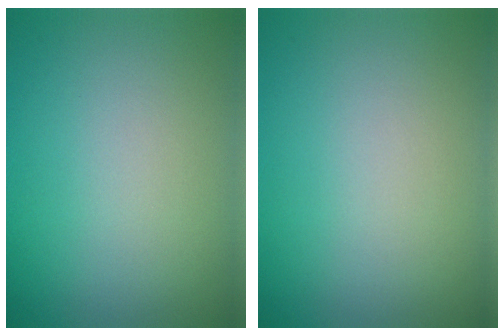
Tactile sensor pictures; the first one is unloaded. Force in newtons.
{"total": 0.0}